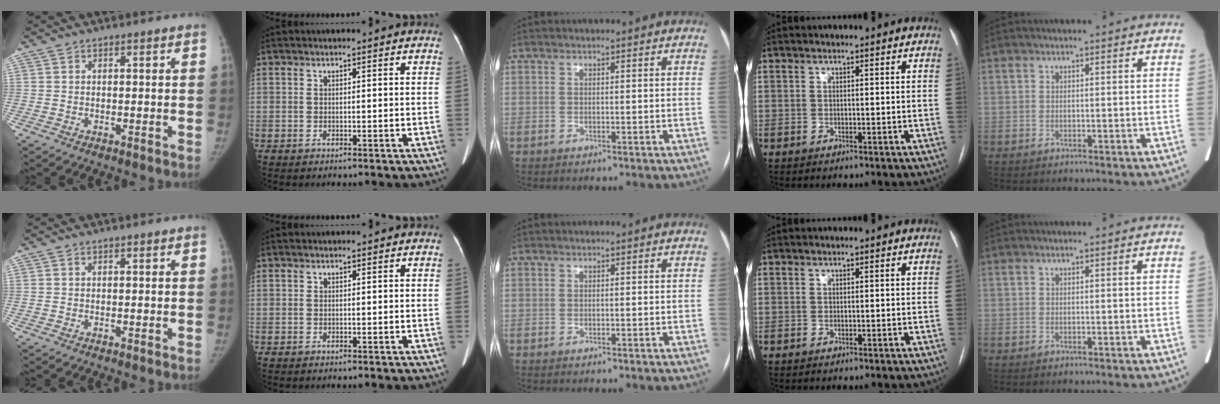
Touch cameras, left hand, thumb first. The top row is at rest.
{}